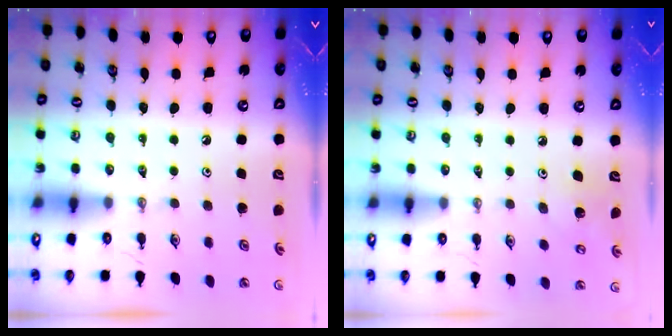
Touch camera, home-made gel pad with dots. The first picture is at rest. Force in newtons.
{"total": 5.2, "press": 5.1, "slide": 0.4}